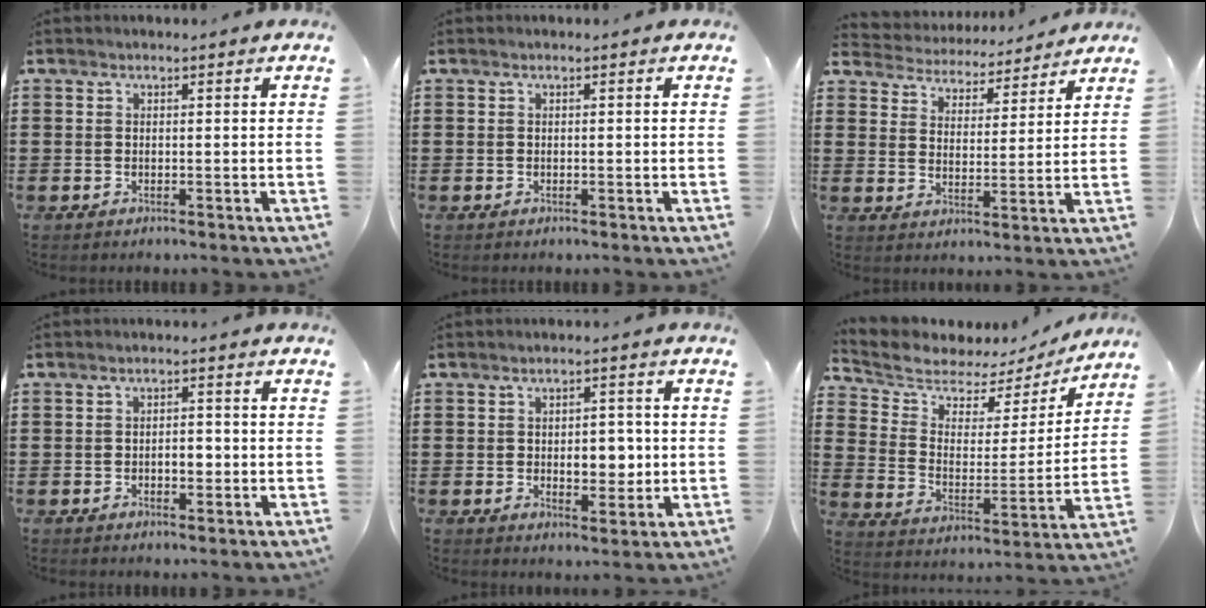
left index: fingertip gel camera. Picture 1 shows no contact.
{"total": 0.0}
{"total": 4.2, "force": [4.2, 0.3, -0.5], "torque": [-0.020, -0.034, 0.068]}
{"total": 2.8, "force": [-0.6, 1.4, 2.3], "torque": [-0.038, 0.001, -0.015]}
{"total": 5.2, "force": [-0.3, 2.9, 4.3], "torque": [-0.060, -0.001, -0.014]}
{"total": 5.3, "force": [4.6, 2.5, 0.7], "torque": [-0.053, -0.032, 0.075]}